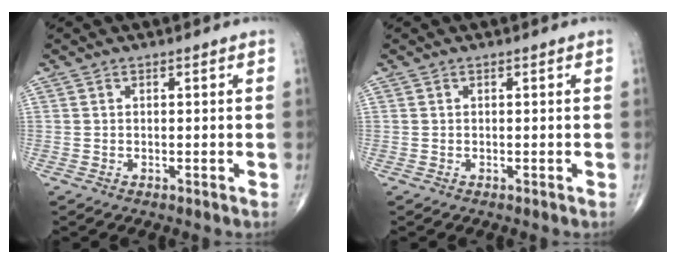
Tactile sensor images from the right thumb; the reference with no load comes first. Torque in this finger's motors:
{"motor_torque": [0.00, 0.00, 0.00, 0.03, 0.00]}